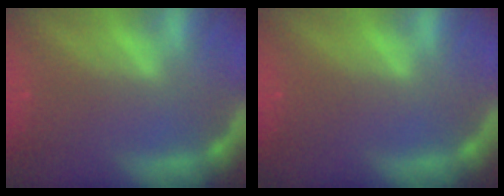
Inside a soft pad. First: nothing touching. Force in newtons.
{"total": 0.0}